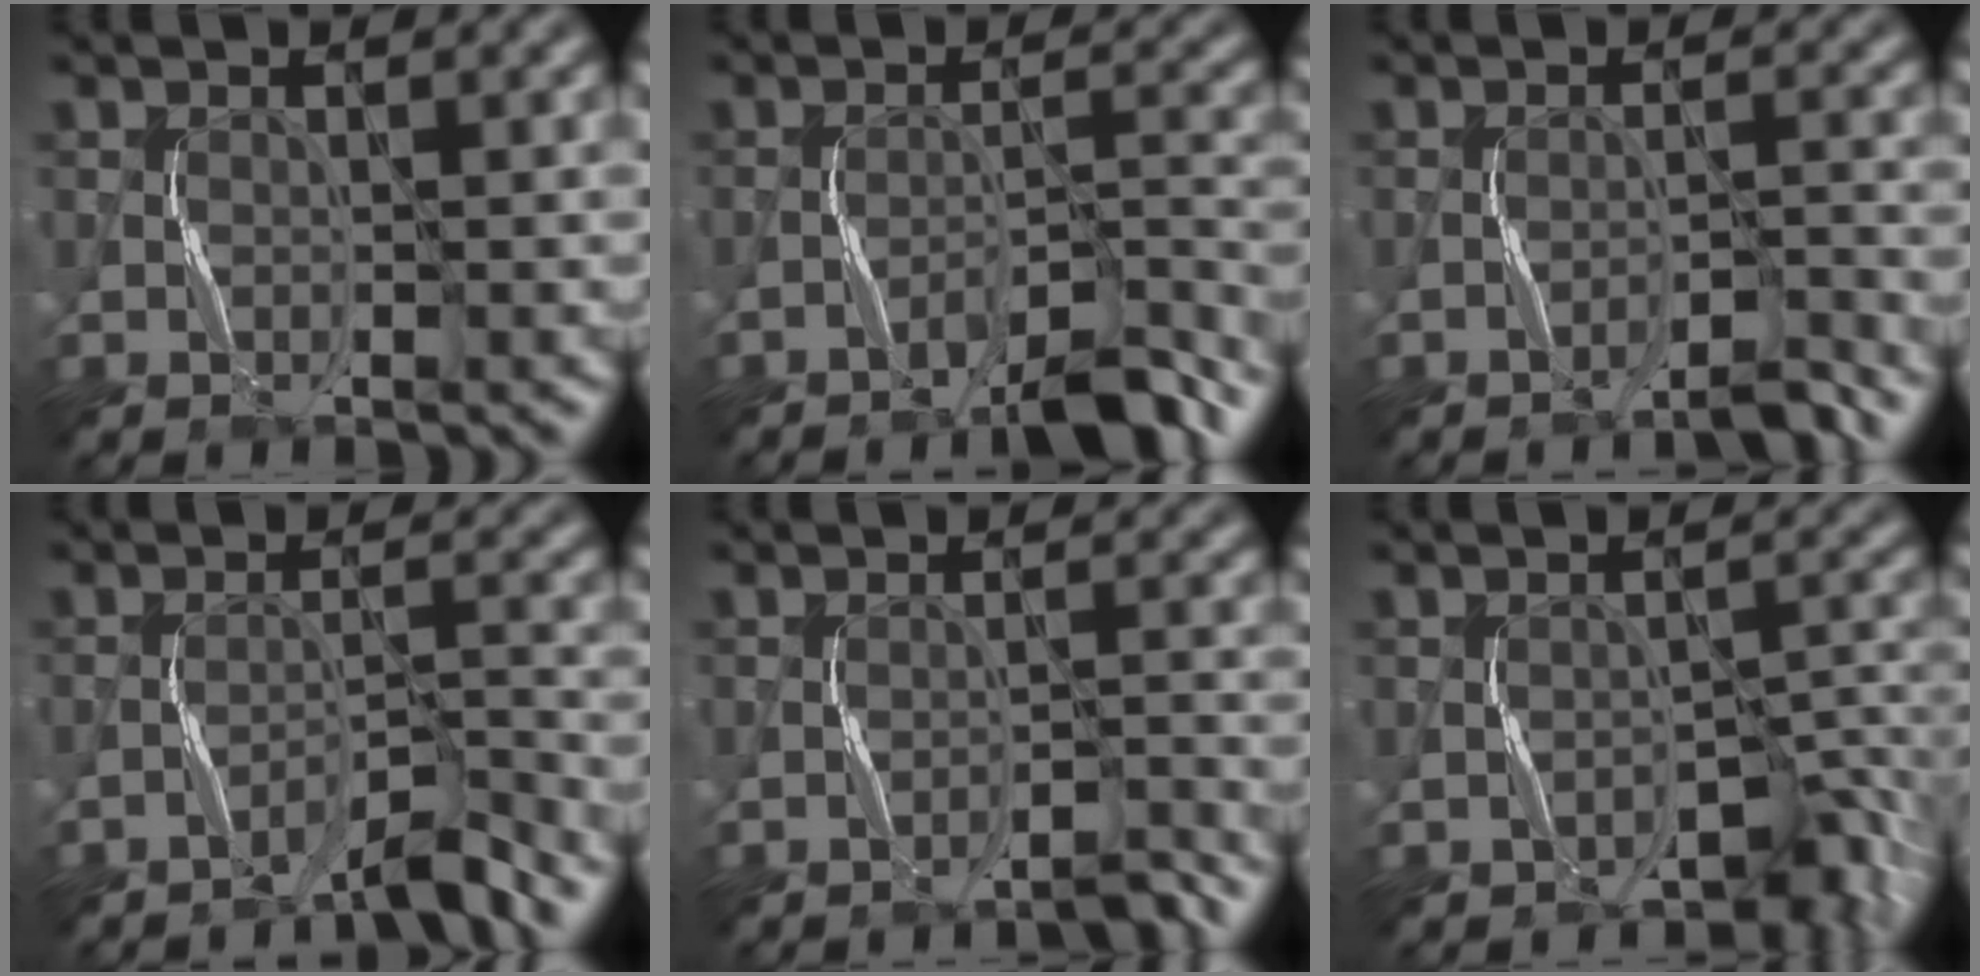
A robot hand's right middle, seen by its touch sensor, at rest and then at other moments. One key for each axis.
{"total": 4.6, "fx": -4.0, "fy": 0.2, "fz": 2.3, "tx": -0.034, "ty": 0.015, "tz": -0.065}
{"total": 2.3, "fx": -2.2, "fy": -0.1, "fz": 0.6, "tx": -0.008, "ty": 0.010, "tz": -0.040}
{"total": 3.4, "fx": -3.2, "fy": -0.1, "fz": 1.1, "tx": -0.016, "ty": 0.012, "tz": -0.059}
{"total": 2.1, "fx": -2.0, "fy": 0.0, "fz": 0.4, "tx": -0.005, "ty": 0.008, "tz": -0.034}
{"total": 5.2, "fx": -3.7, "fy": 2.5, "fz": 2.7, "tx": -0.019, "ty": -0.006, "tz": -0.054}